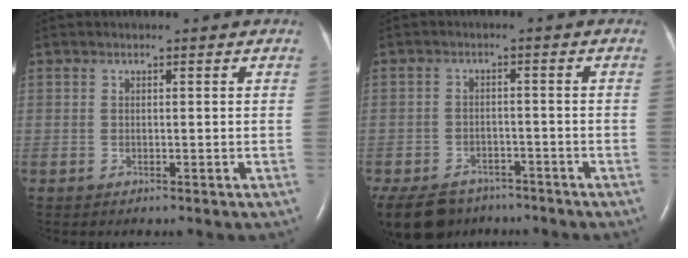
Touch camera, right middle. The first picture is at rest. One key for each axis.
{"total": 12.1, "fx": -9.2, "fy": 6.9, "fz": 3.9, "tx": -0.102, "ty": -0.011, "tz": -0.127}